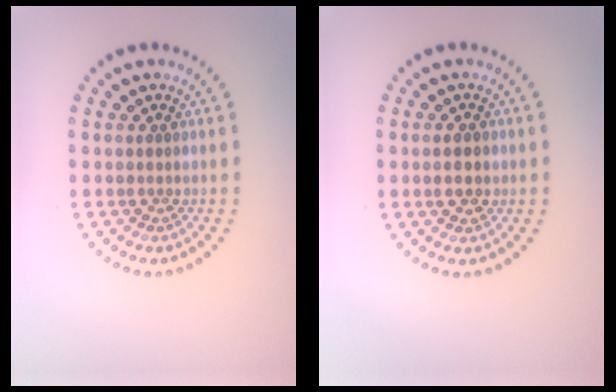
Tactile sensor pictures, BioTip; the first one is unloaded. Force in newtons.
{"total": 2.7, "press": 2.7, "slide": 0.2}